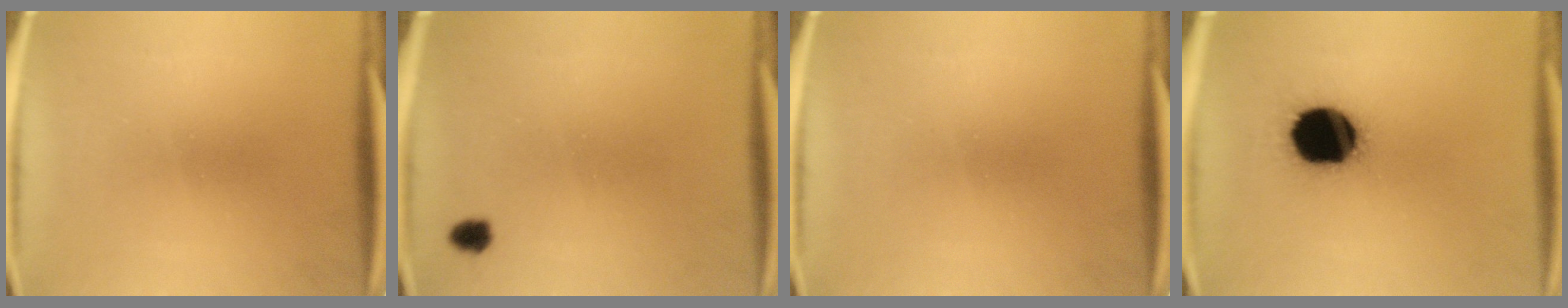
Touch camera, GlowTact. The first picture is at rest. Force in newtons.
{"total": 1.8}
{"total": 0.0}
{"total": 19.9}